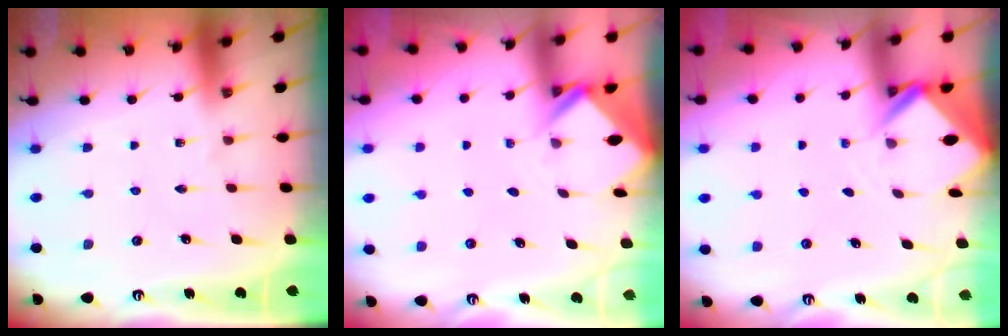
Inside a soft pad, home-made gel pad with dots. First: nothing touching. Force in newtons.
{"total": 2.7, "press": 2.7, "slide": 0.1}
{"total": 2.7, "press": 2.7, "slide": 0.2}